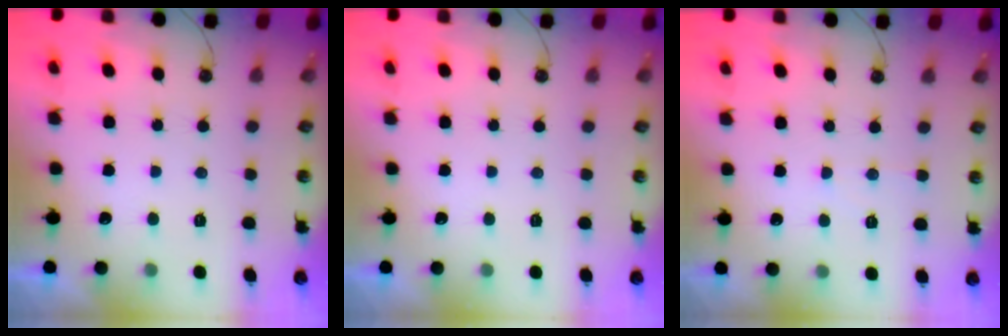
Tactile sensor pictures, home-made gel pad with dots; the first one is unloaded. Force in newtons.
{"total": 0.0}
{"total": 4.5, "press": 4.5, "slide": 0.6}